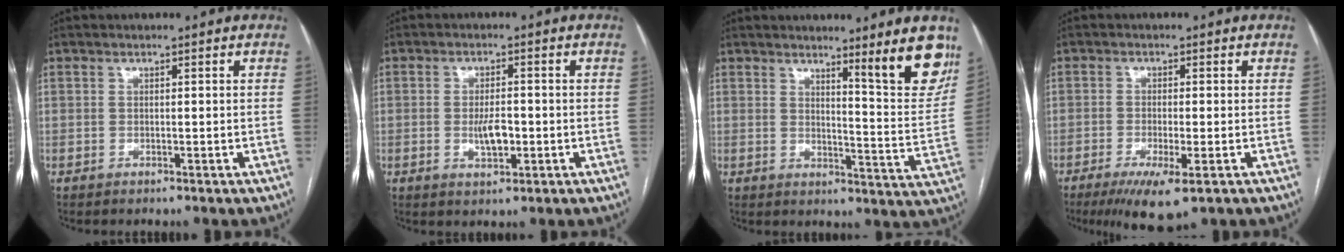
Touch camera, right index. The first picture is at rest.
{"total": 4.0, "force": [-0.8, 1.5, 3.7], "torque": [-0.069, -0.001, -0.011]}
{"total": 10.0, "force": [7.1, 0.1, 7.1], "torque": [-0.079, -0.036, 0.088]}
{"total": 7.0, "force": [-3.7, 1.3, 5.8], "torque": [-0.098, -0.019, -0.058]}